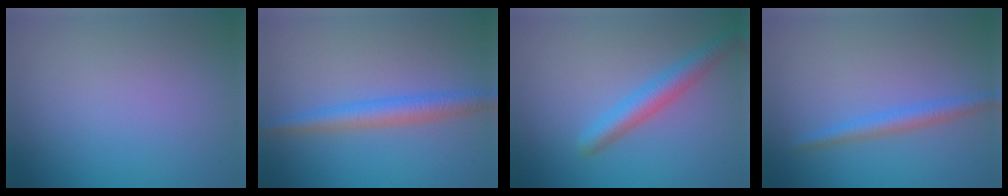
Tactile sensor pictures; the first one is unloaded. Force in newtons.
{"total": 3.0, "press": 3.0, "slide": 0.1}
{"total": 3.3, "press": 3.2, "slide": 0.1}
{"total": 2.1, "press": 2.0, "slide": 0.2}